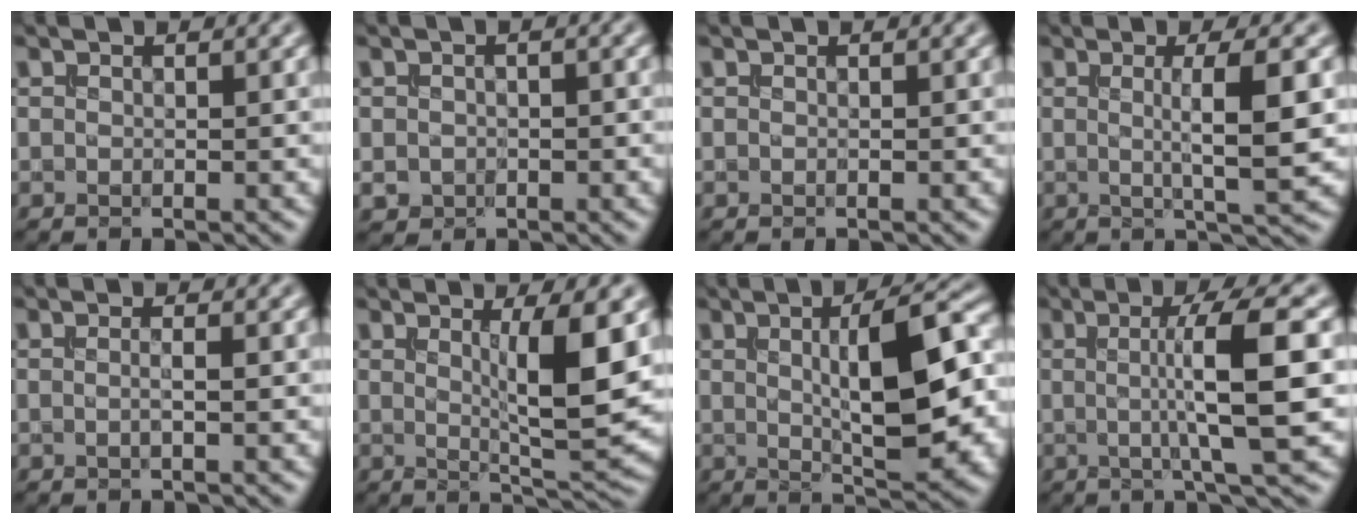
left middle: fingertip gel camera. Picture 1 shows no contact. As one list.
[{"total": 1.5, "force": [-0.4, 1.2, 0.7], "torque": [-0.013, -0.004, 0.000]}, {"total": 0.0}, {"total": 5.4, "force": [0.2, 1.1, 5.3], "torque": [-0.074, 0.002, 0.003]}, {"total": 1.0, "force": [-0.2, 0.2, 1.0], "torque": [-0.014, -0.001, -0.005]}, {"total": 6.3, "force": [1.2, 1.2, 6.1], "torque": [-0.085, -0.012, 0.026]}, {"total": 9.9, "force": [0.8, 2.7, 9.5], "torque": [-0.127, 0.009, 0.014]}, {"total": 7.7, "force": [0.2, 1.4, 7.6], "torque": [-0.109, 0.005, 0.003]}]